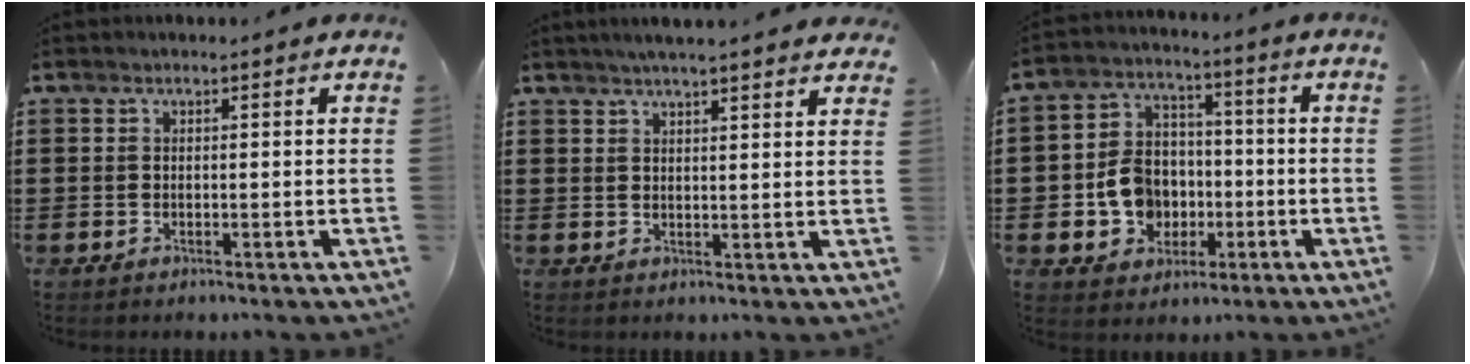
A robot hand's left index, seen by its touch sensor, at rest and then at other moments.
{"total": 3.1, "force": [2.9, -0.3, 1.2], "torque": [-0.031, -0.004, 0.052]}
{"total": 8.5, "force": [-1.7, 7.4, 3.8], "torque": [-0.105, 0.023, -0.028]}